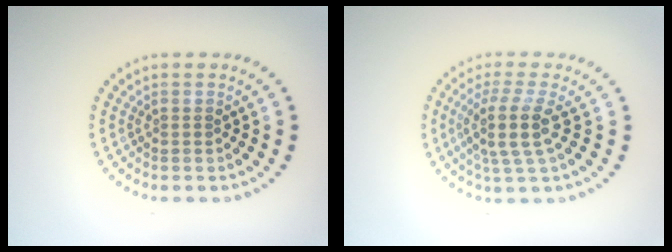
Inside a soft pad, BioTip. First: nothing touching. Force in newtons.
{"total": 3.7, "press": 2.9, "slide": 2.3}